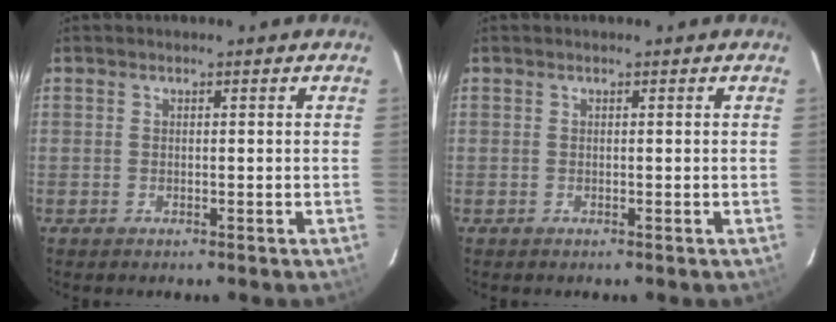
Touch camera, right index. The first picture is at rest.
{"total": 0.0}